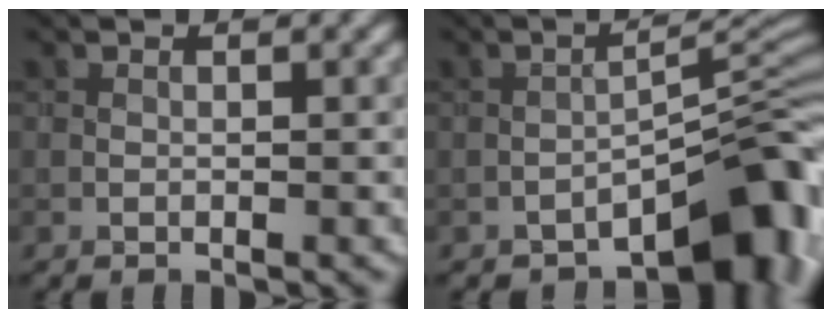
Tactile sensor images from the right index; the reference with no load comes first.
{"total": 8.8, "force": [-5.5, 3.6, 5.9], "torque": [-0.049, 0.008, -0.093]}